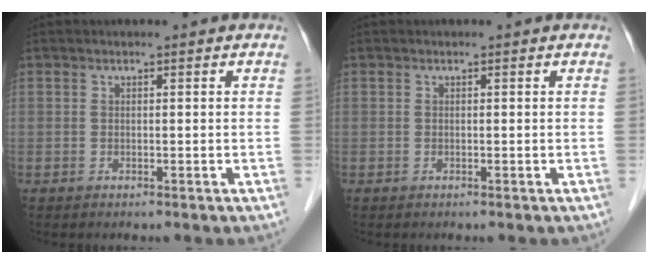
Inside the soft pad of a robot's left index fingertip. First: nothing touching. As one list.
[{"total": 0.0}]